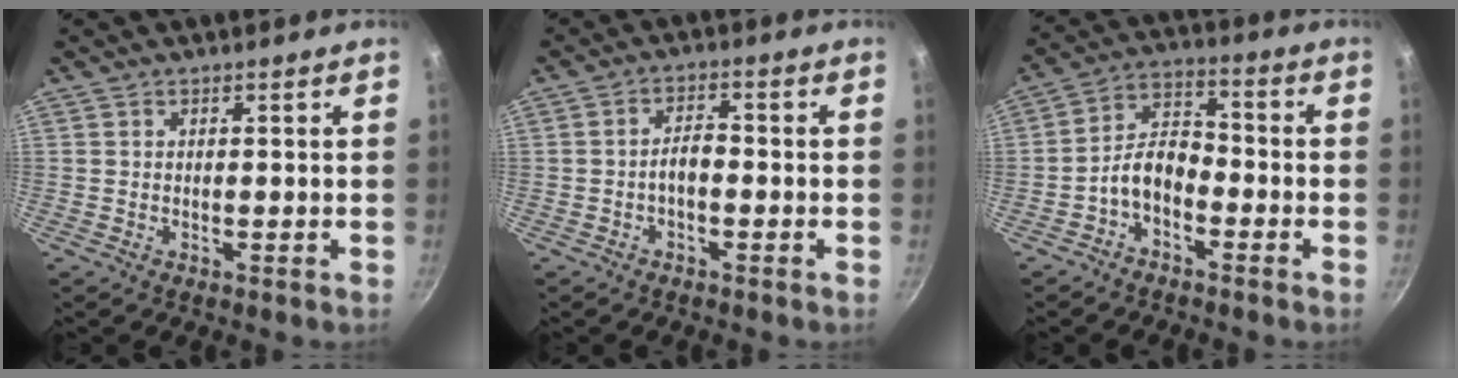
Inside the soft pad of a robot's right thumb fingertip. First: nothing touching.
{"total": 3.4, "force": [-1.2, 1.7, 2.7], "torque": [-0.038, 0.023, -0.025]}
{"total": 7.3, "force": [-3.5, 4.3, 4.8], "torque": [-0.075, 0.052, -0.074]}